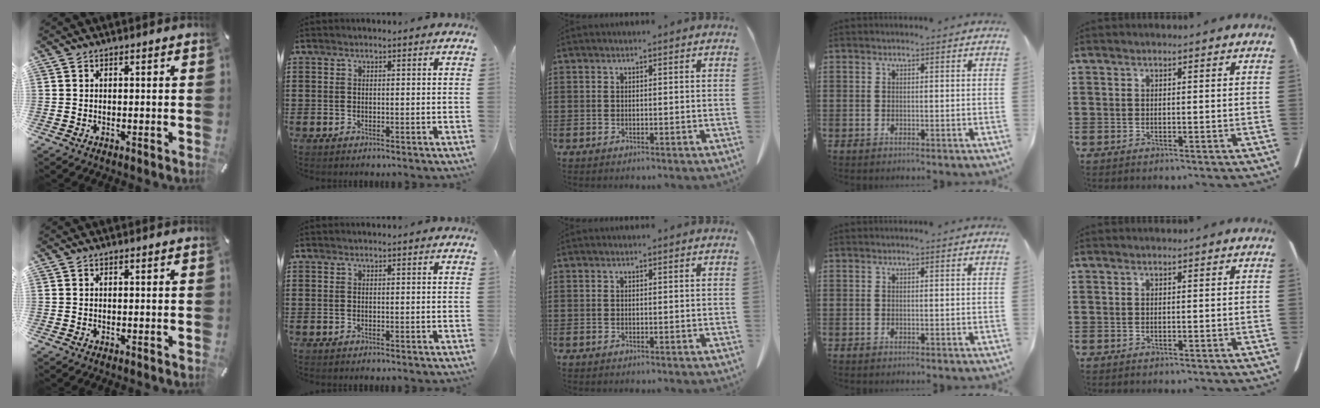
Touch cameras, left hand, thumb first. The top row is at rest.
{}